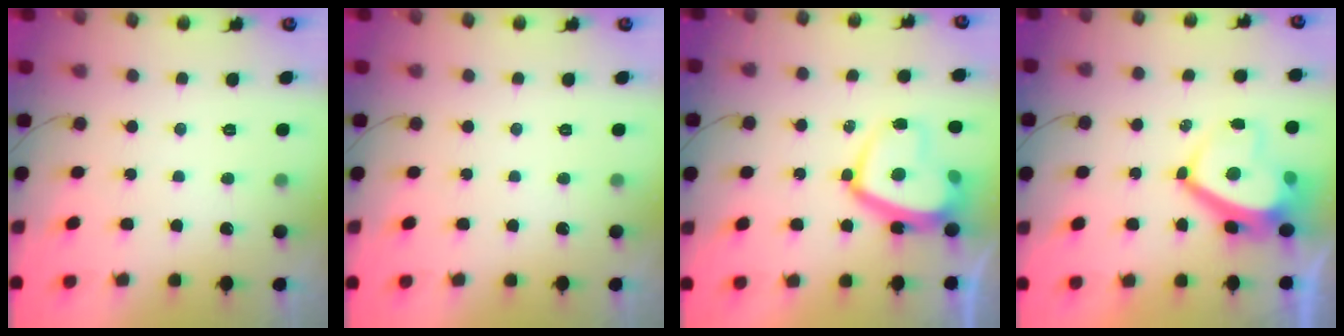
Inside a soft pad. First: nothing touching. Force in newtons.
{"total": 0.0}
{"total": 13.2, "press": 13.1, "slide": 1.0}
{"total": 6.8, "press": 6.8, "slide": 1.1}